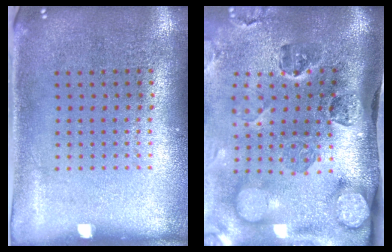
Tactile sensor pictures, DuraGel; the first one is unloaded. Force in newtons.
{"total": 4.8, "press": 3.5, "slide": 3.4}